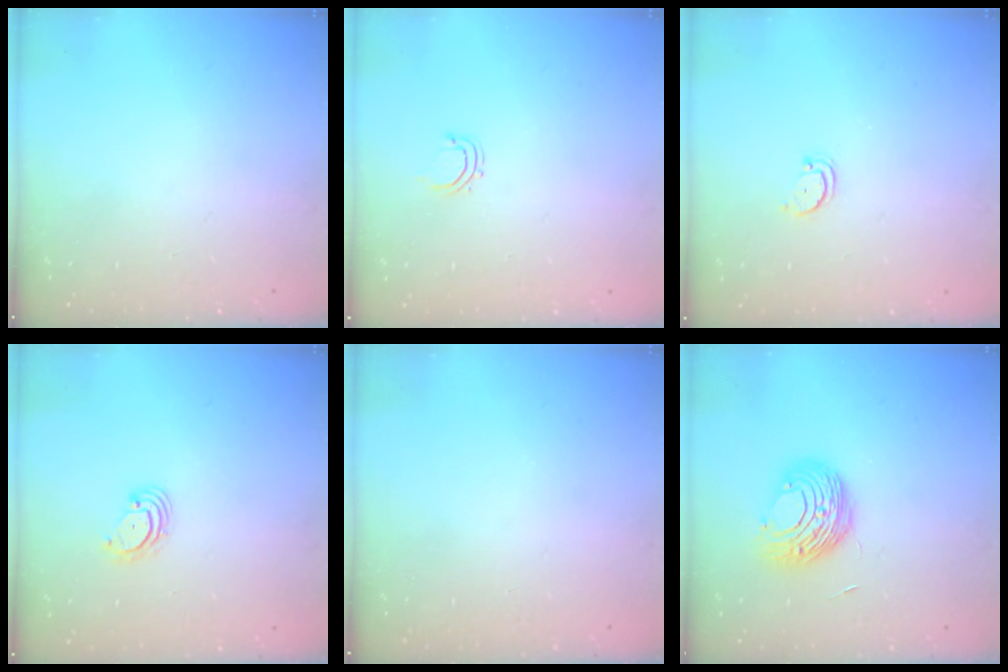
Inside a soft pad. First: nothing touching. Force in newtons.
{"total": 2.8, "press": 2.7, "slide": 0.5}
{"total": 2.5, "press": 2.4, "slide": 0.5}
{"total": 2.9, "press": 2.9, "slide": 0.4}
{"total": 0.0}
{"total": 10.0, "press": 10.0, "slide": 0.5}